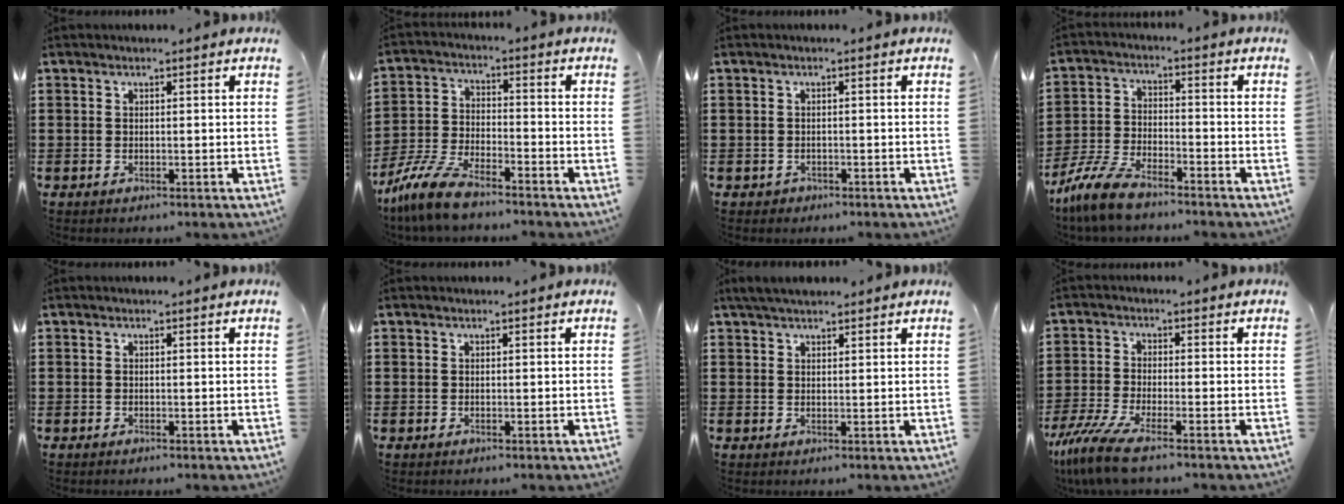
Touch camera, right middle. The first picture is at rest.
{"total": 8.7, "force": [-7.4, 1.4, 4.3], "torque": [-0.100, 0.005, -0.146]}
{"total": 0.6, "force": [-0.4, 0.4, 0.1], "torque": [-0.004, 0.000, -0.009]}
{"total": 7.8, "force": [-6.7, 1.5, 3.6], "torque": [-0.092, 0.000, -0.134]}
{"total": 0.0}
{"total": 0.0}
{"total": 2.5, "force": [2.2, 0.7, 0.9], "torque": [-0.023, 0.005, 0.042]}
{"total": 7.0, "force": [-5.1, 1.0, 4.6], "torque": [-0.115, -0.020, -0.101]}